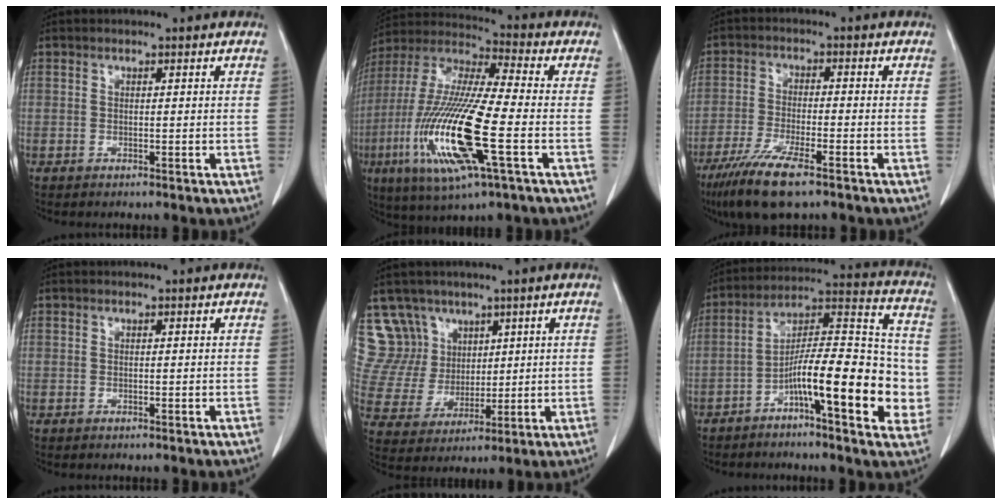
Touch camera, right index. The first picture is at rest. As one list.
[{"total": 20.0, "force": [-5.3, 2.1, 19.2], "torque": [-0.411, -0.024, -0.099]}, {"total": 9.7, "force": [-6.5, 1.3, 7.1], "torque": [-0.133, -0.025, -0.110]}, {"total": 0.0}, {"total": 11.7, "force": [7.4, 9.0, 0.8], "torque": [-0.034, 0.038, 0.164]}, {"total": 16.7, "force": [-5.0, 3.7, 15.5], "torque": [-0.237, 0.026, -0.079]}]